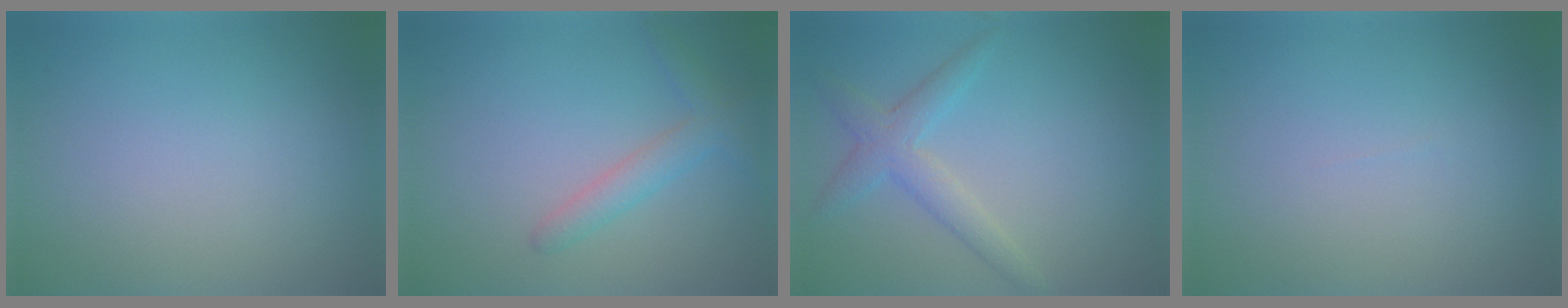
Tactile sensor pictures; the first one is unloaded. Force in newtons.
{"total": 2.3, "press": 2.3, "slide": 0.1}
{"total": 2.9, "press": 2.9, "slide": 0.2}
{"total": 0.0}